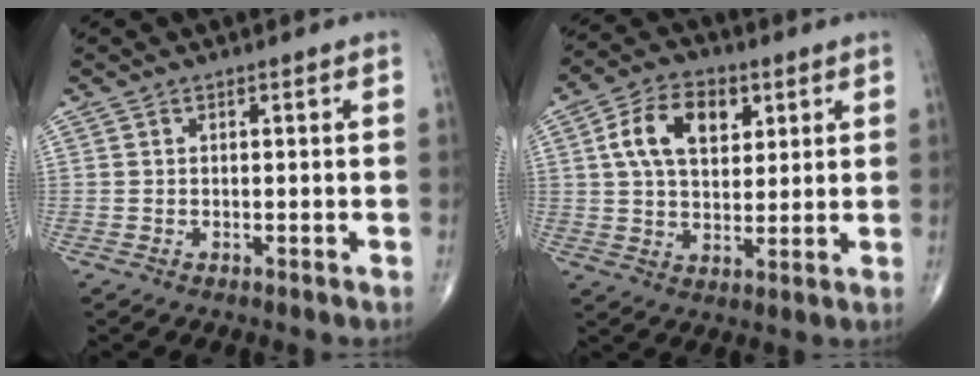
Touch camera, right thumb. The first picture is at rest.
{"total": 11.7, "force": [3.8, 7.3, 8.3], "torque": [-0.125, -0.002, 0.063]}